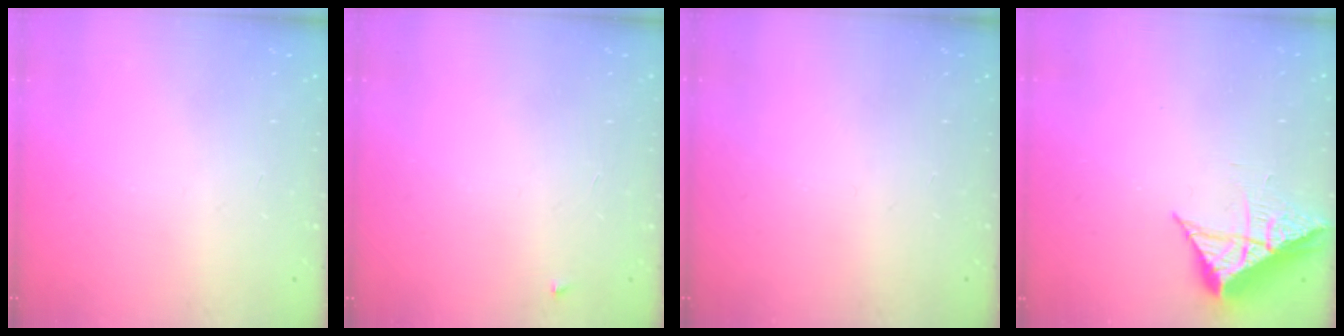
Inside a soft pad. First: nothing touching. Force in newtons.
{"total": 2.3, "press": 2.3, "slide": 0.3}
{"total": 0.0}
{"total": 8.9, "press": 8.9, "slide": 0.9}